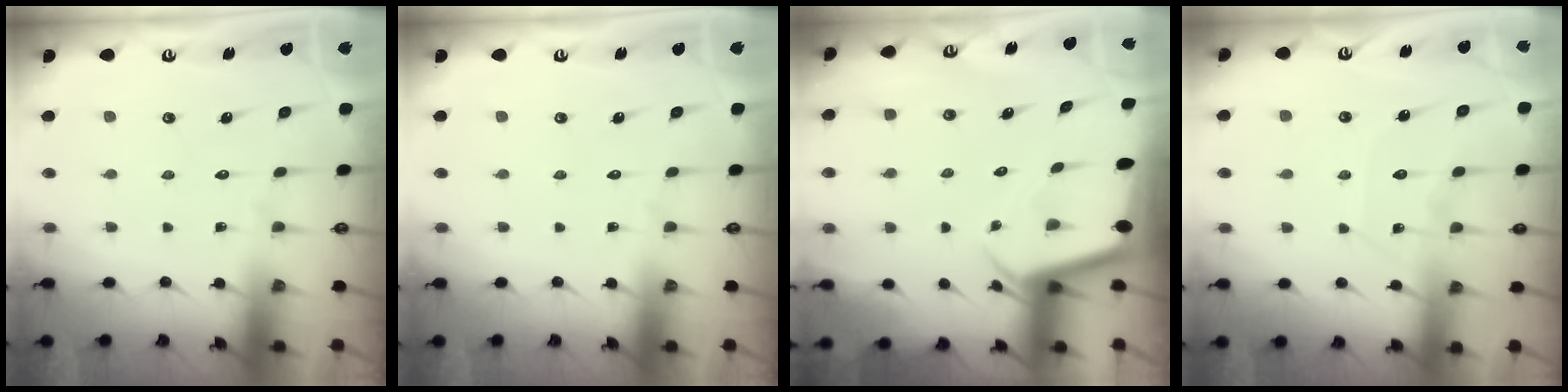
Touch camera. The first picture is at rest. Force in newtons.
{"total": 0.0}
{"total": 2.7, "press": 2.7, "slide": 0.1}
{"total": 9.9, "press": 9.8, "slide": 0.9}